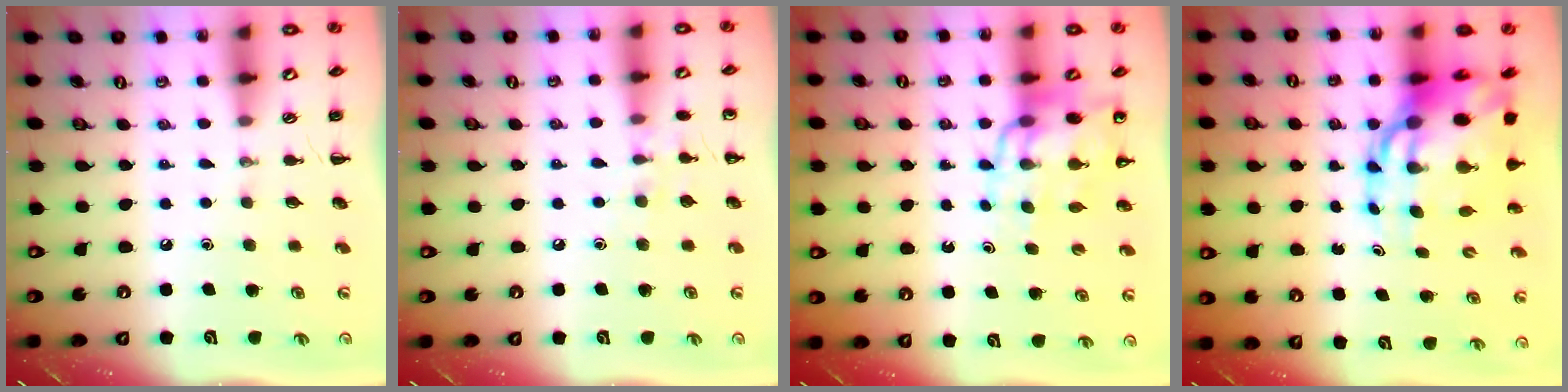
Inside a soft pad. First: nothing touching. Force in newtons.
{"total": 5.4, "press": 5.1, "slide": 1.8}
{"total": 13.9, "press": 13.4, "slide": 3.8}
{"total": 17.0, "press": 16.4, "slide": 4.7}